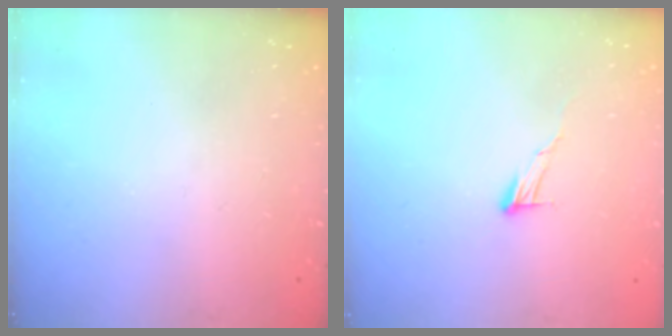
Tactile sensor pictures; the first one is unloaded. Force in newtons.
{"total": 6.5, "press": 6.5, "slide": 0.4}